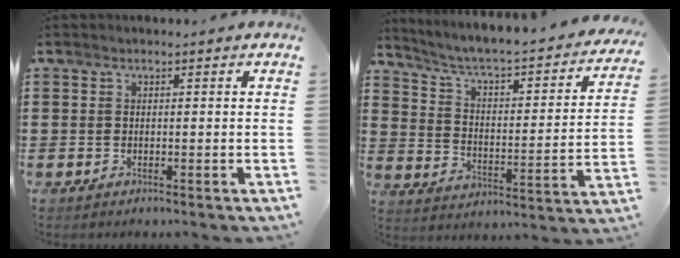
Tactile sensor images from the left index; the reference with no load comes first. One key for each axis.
{"total": 3.6, "fx": 2.6, "fy": 0.8, "fz": 2.4, "tx": -0.063, "ty": -0.033, "tz": 0.032}